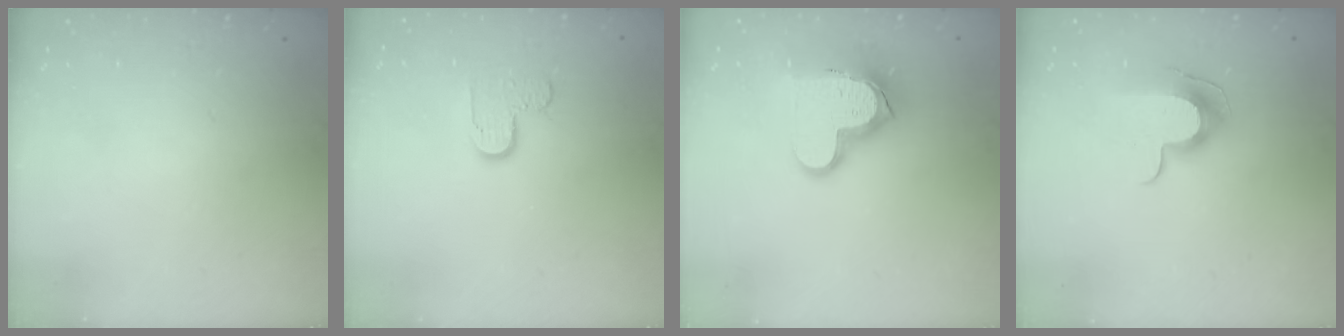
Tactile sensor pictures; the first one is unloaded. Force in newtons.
{"total": 5.5, "press": 5.5, "slide": 0.5}
{"total": 15.5, "press": 15.5, "slide": 1.3}
{"total": 11.8, "press": 11.8, "slide": 0.7}